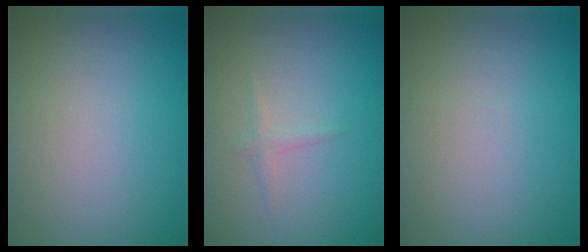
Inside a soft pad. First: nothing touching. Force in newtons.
{"total": 0.8, "press": 0.8, "slide": 0.0}
{"total": 0.0}